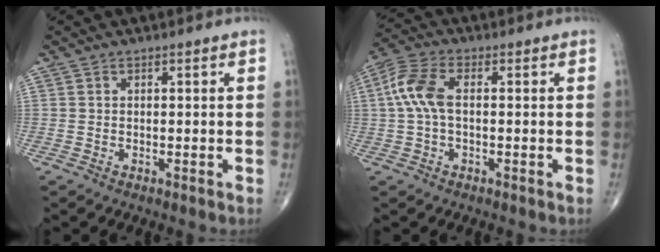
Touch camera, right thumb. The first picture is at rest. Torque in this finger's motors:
{"motor_torque": [-0.68, 1.12, 0.39, -0.35, 0.30]}